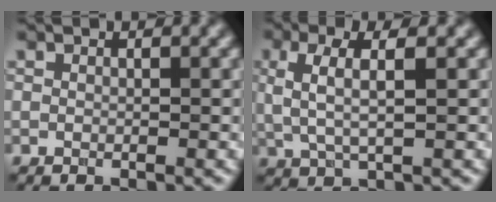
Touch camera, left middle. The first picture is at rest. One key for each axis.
{"total": 3.9, "fx": 0.8, "fy": 1.2, "fz": 3.6, "tx": -0.078, "ty": 0.003, "tz": 0.017}